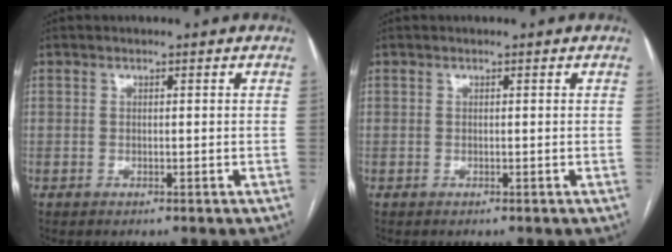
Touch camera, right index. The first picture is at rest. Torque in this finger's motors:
{"motor_torque": [0.00, 0.00, 0.00, 0.00]}